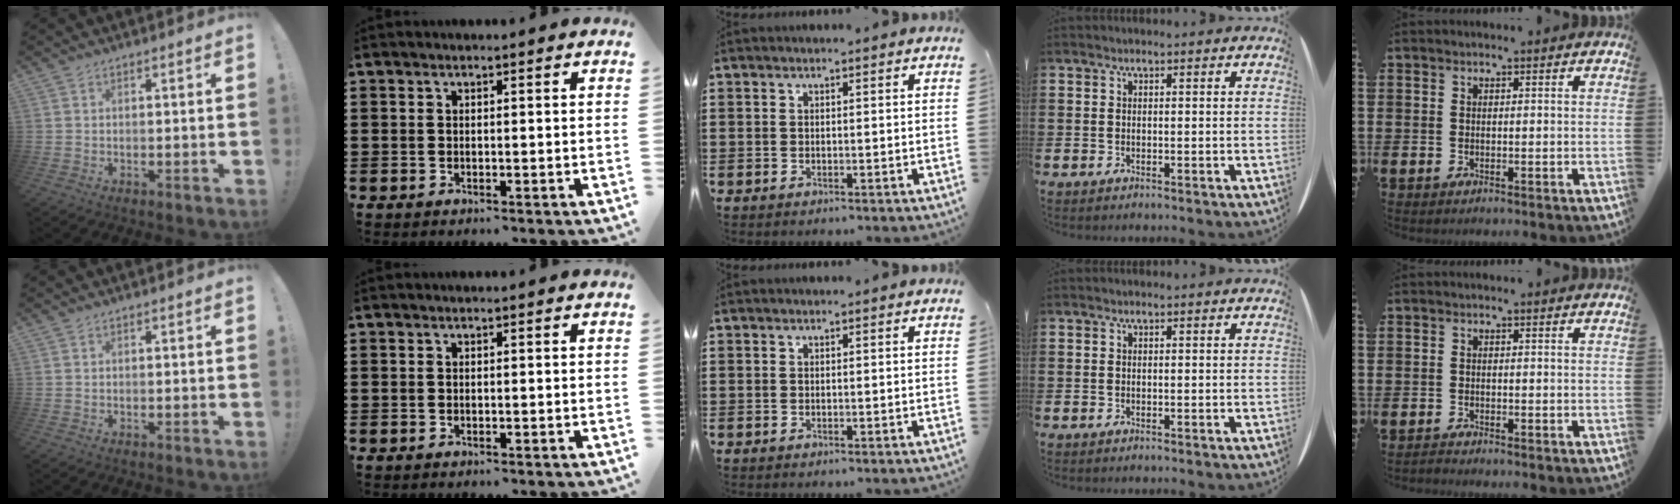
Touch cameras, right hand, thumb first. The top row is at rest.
{"little": {"total": 0.6, "force": [-0.6, 0.0, 0.1], "torque": [-0.003, -0.002, -0.013]}}